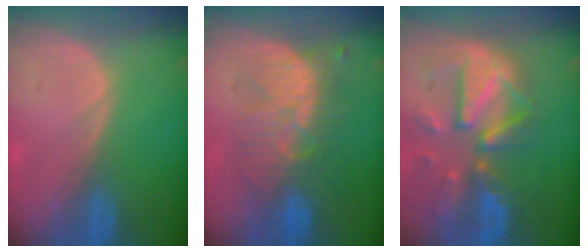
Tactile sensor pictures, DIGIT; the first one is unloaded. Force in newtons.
{"total": 8.7, "press": 8.7, "slide": 0.8}
{"total": 12.1, "press": 10.4, "slide": 6.2}